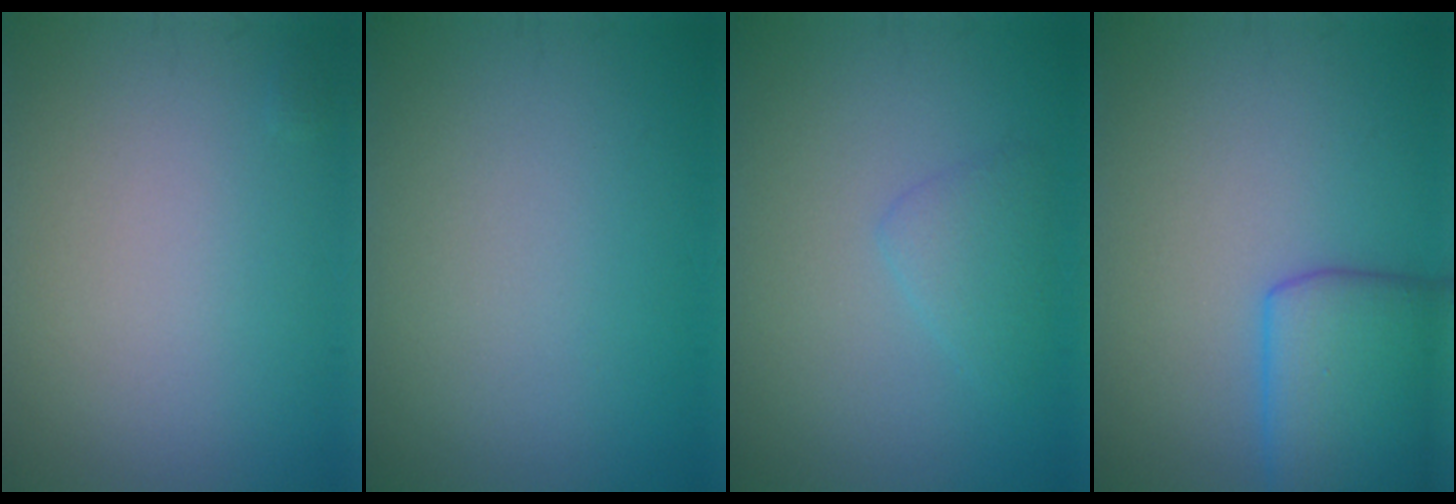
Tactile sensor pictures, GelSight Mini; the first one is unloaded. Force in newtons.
{"total": 0.0}
{"total": 1.8, "press": 1.8, "slide": 0.2}
{"total": 5.9, "press": 5.9, "slide": 0.1}